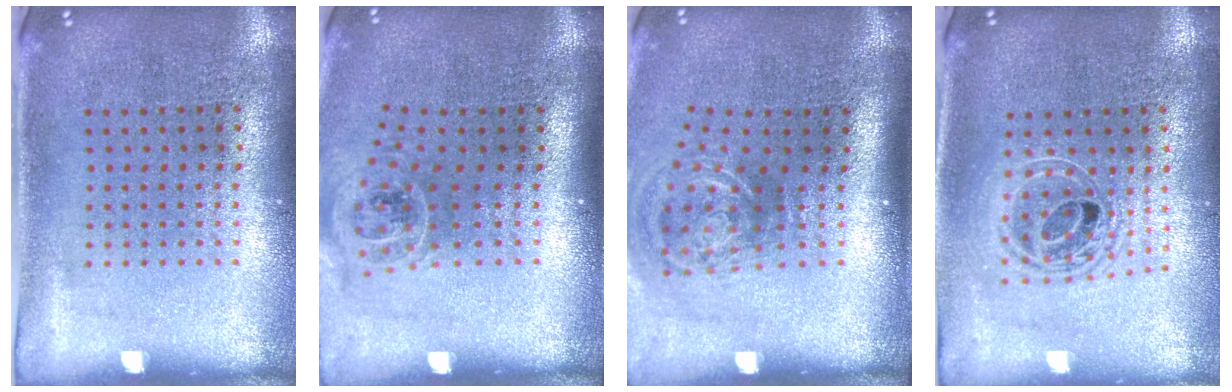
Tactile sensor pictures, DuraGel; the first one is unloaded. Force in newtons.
{"total": 1.1, "press": 1.0, "slide": 0.5}
{"total": 2.2, "press": 1.4, "slide": 1.7}
{"total": 1.7, "press": 1.4, "slide": 0.9}